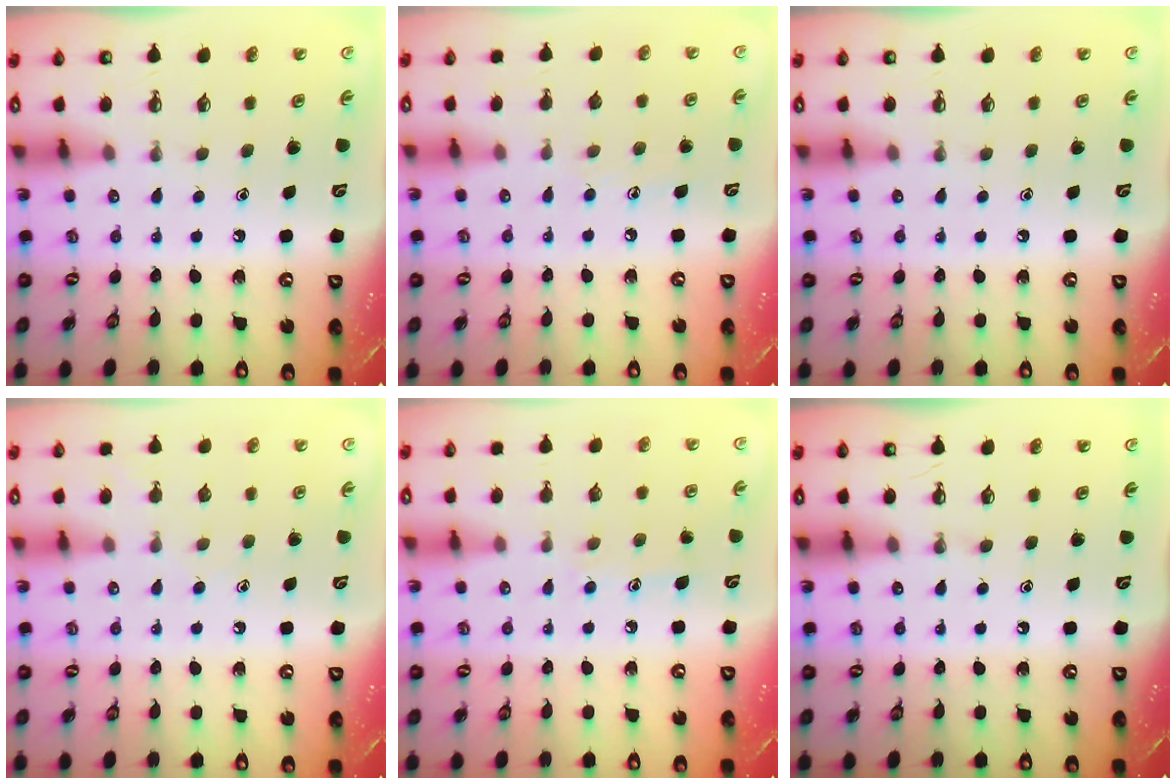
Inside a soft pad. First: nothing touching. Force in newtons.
{"total": 5.1, "press": 5.1, "slide": 0.4}
{"total": 0.0}
{"total": 4.8, "press": 4.8, "slide": 0.5}
{"total": 6.4, "press": 6.4, "slide": 0.4}
{"total": 0.0}